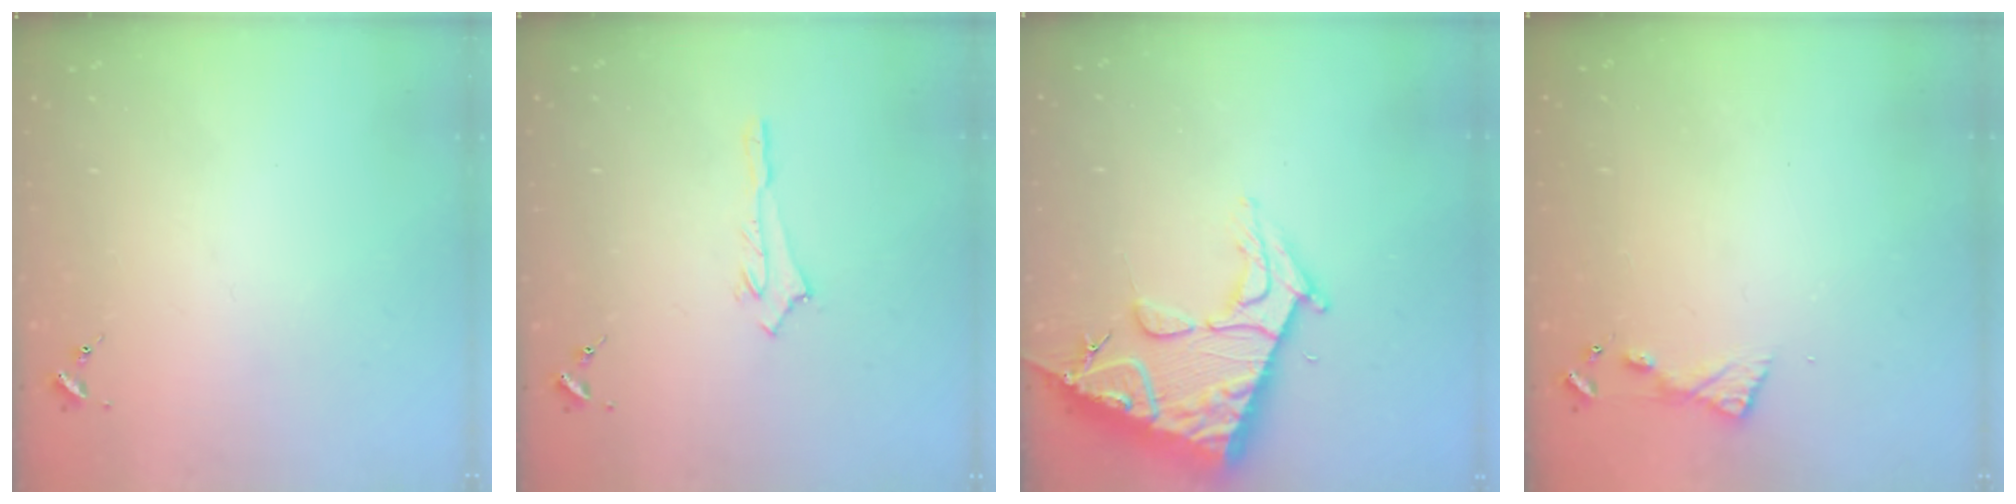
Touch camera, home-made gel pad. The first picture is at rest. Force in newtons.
{"total": 3.0, "press": 3.0, "slide": 0.2}
{"total": 16.3, "press": 16.2, "slide": 1.7}
{"total": 5.5, "press": 5.5, "slide": 0.4}